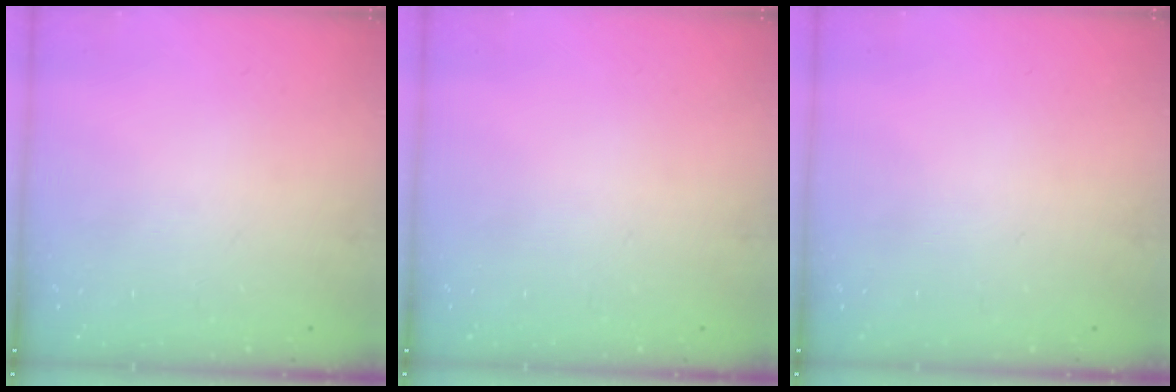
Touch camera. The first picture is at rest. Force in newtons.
{"total": 0.0}
{"total": 0.0}